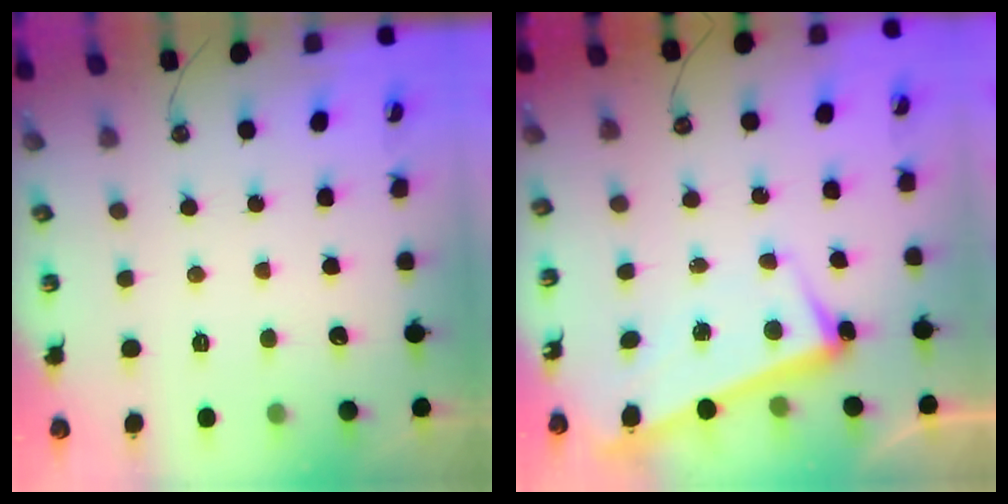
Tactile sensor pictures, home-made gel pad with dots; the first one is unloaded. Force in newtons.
{"total": 3.5, "press": 3.4, "slide": 0.9}